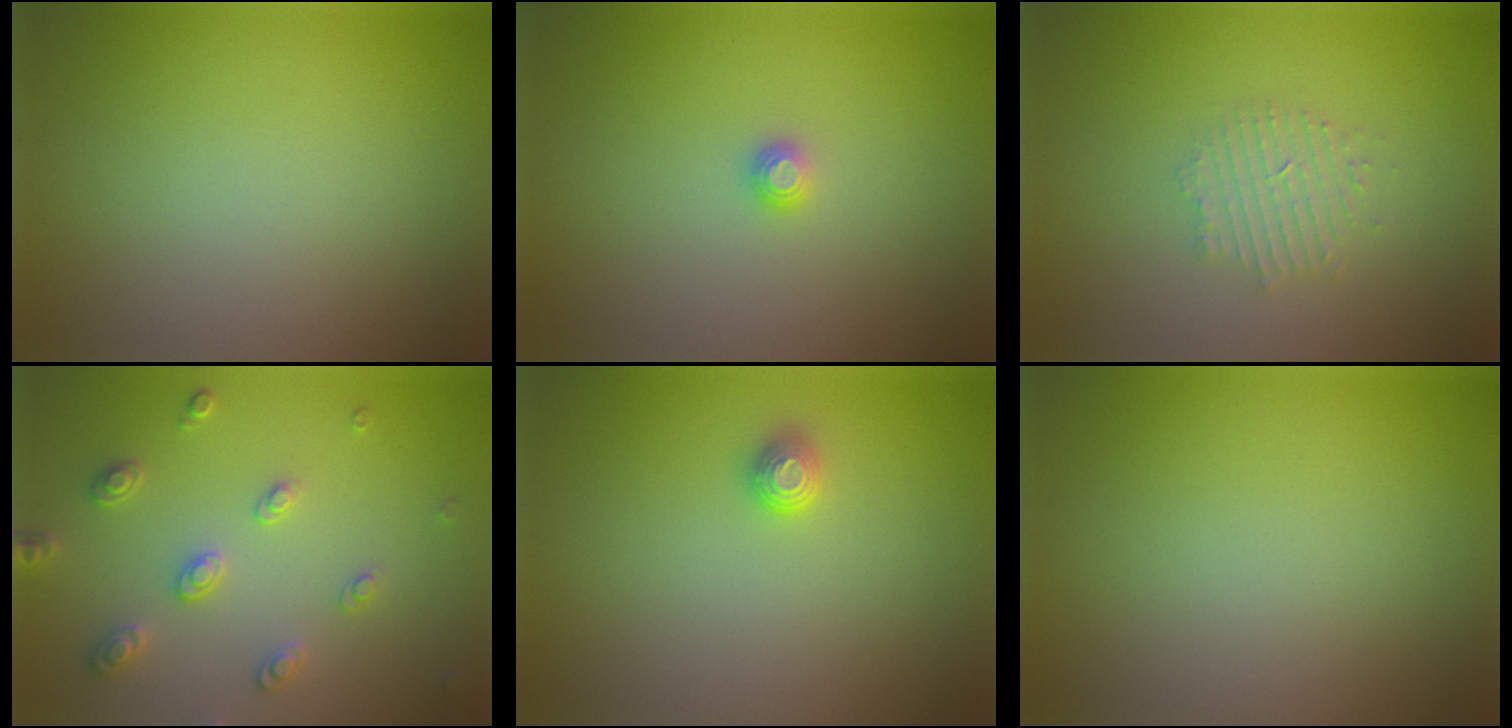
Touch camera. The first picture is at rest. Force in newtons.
{"total": 1.0, "press": 1.0, "slide": 0.1}
{"total": 2.1, "press": 2.1, "slide": 0.4}
{"total": 2.6, "press": 2.6, "slide": 0.2}
{"total": 1.1, "press": 1.0, "slide": 0.4}
{"total": 0.0}